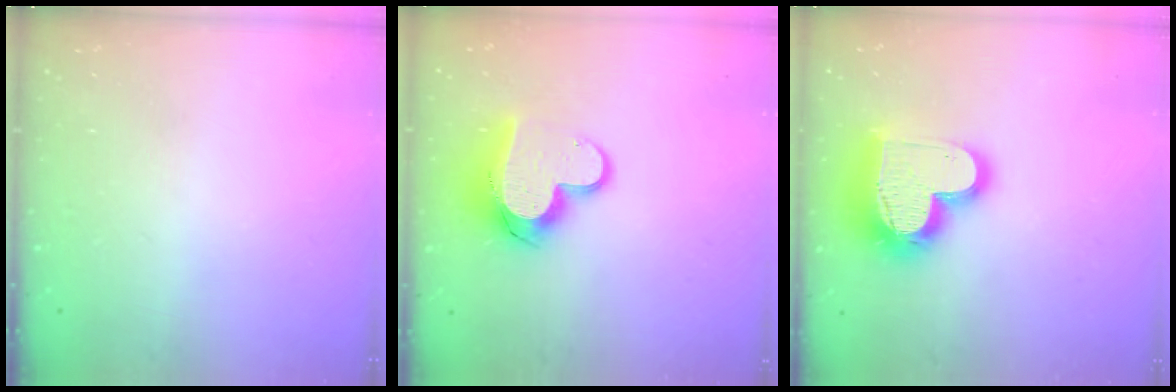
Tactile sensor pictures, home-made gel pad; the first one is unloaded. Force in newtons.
{"total": 16.0, "press": 15.9, "slide": 1.3}
{"total": 19.3, "press": 19.2, "slide": 1.7}